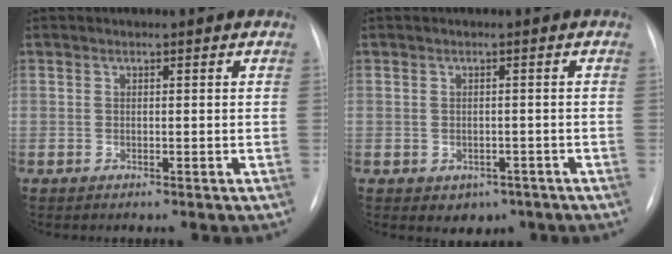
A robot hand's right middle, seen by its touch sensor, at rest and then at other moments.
{"total": 3.3, "force": [-1.8, 2.5, 1.2], "torque": [-0.008, 0.006, -0.013]}